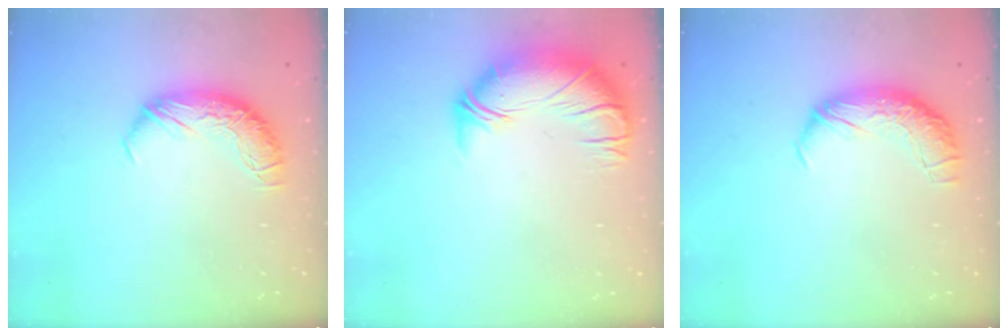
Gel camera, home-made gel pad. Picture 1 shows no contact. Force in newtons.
{"total": 2.7, "press": 0.3, "slide": 2.7}
{"total": 2.5, "press": 1.2, "slide": 2.2}